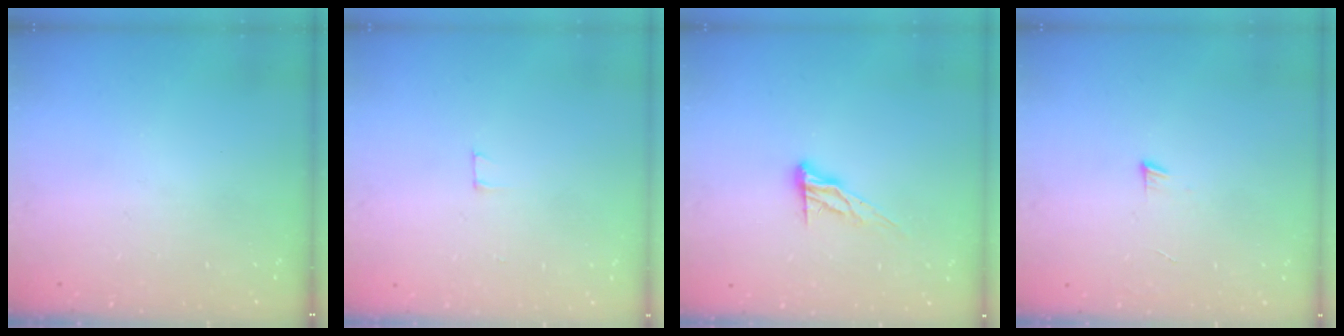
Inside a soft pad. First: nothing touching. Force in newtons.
{"total": 2.5, "press": 2.5, "slide": 0.2}
{"total": 8.2, "press": 8.2, "slide": 0.2}
{"total": 4.3, "press": 4.2, "slide": 0.4}